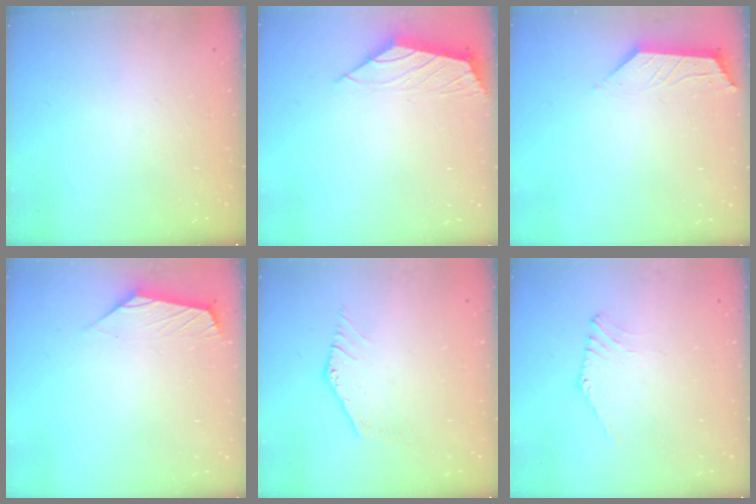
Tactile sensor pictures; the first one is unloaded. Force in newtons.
{"total": 2.1, "press": 2.0, "slide": 0.5}
{"total": 1.9, "press": 1.9, "slide": 0.4}
{"total": 1.5, "press": 1.5, "slide": 0.3}
{"total": 0.6, "press": 0.6, "slide": 0.3}
{"total": 0.8, "press": 0.7, "slide": 0.3}